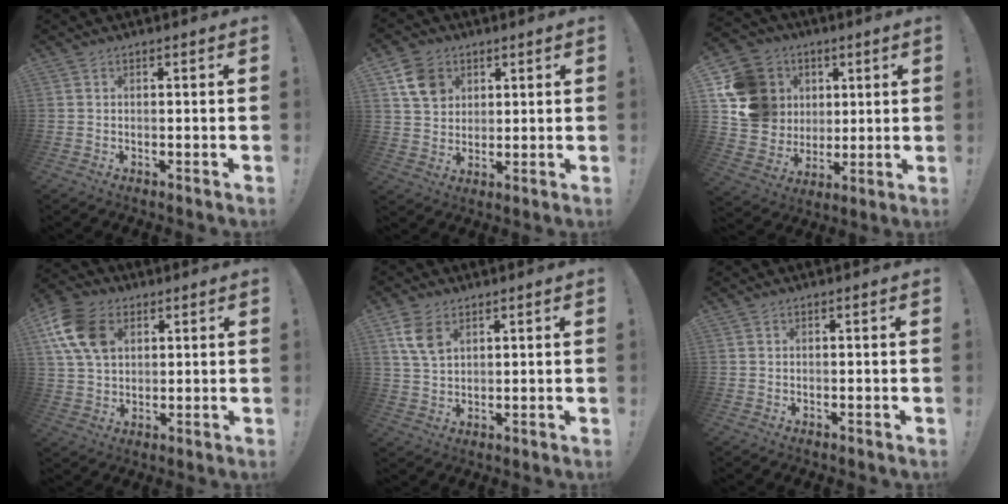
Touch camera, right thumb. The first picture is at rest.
{"total": 9.6, "force": [4.6, 7.5, 3.9], "torque": [-0.056, -0.016, 0.093]}
{"total": 18.3, "force": [4.3, 16.4, 6.9], "torque": [-0.123, -0.007, 0.118]}
{"total": 14.3, "force": [5.4, 10.3, 8.4], "torque": [-0.150, -0.011, 0.108]}
{"total": 7.5, "force": [3.5, 4.6, 4.8], "torque": [-0.088, -0.008, 0.069]}
{"total": 0.0}